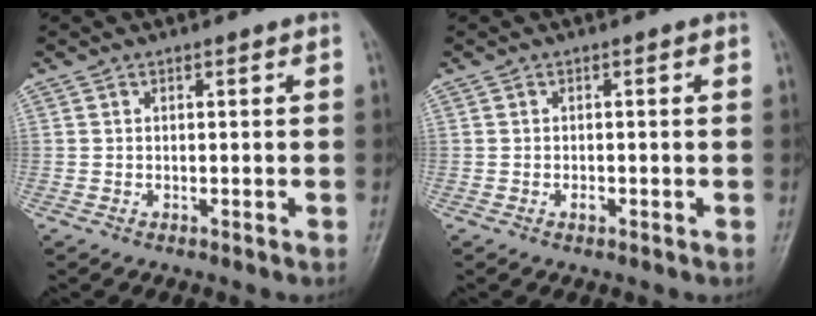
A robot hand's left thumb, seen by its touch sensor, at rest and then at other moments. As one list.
[{"total": 1.2, "force": [-0.4, 0.8, 0.9], "torque": [-0.008, 0.002, -0.009]}]